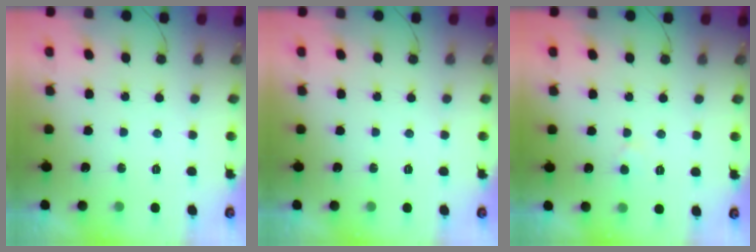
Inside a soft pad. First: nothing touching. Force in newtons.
{"total": 0.0}
{"total": 3.6, "press": 3.6, "slide": 0.4}